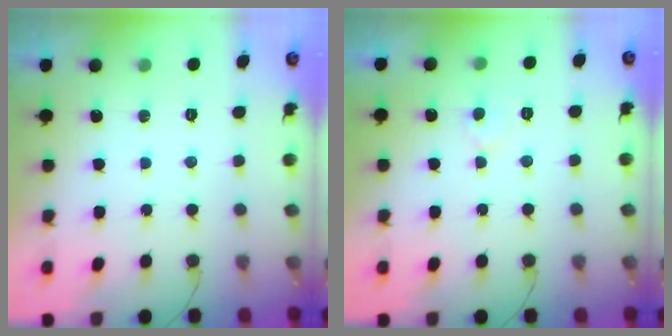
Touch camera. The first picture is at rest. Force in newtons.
{"total": 4.5, "press": 4.4, "slide": 0.3}